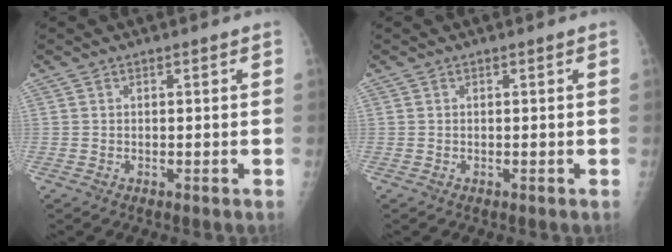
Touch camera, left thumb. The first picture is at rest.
{"total": 0.0}